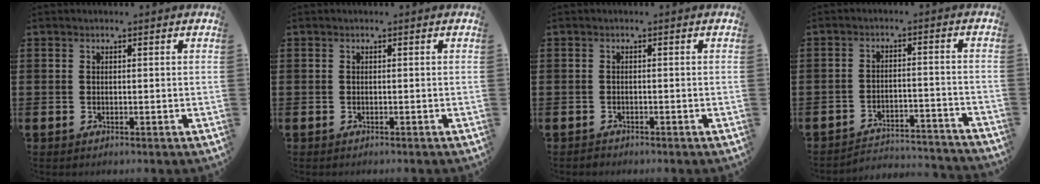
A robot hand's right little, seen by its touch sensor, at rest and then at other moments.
{"total": 0.0}
{"total": 0.5, "force": [-0.5, 0.2, -0.1], "torque": [-0.001, 0.000, -0.012]}
{"total": 3.2, "force": [-3.2, 0.3, 0.1], "torque": [-0.008, 0.005, -0.071]}